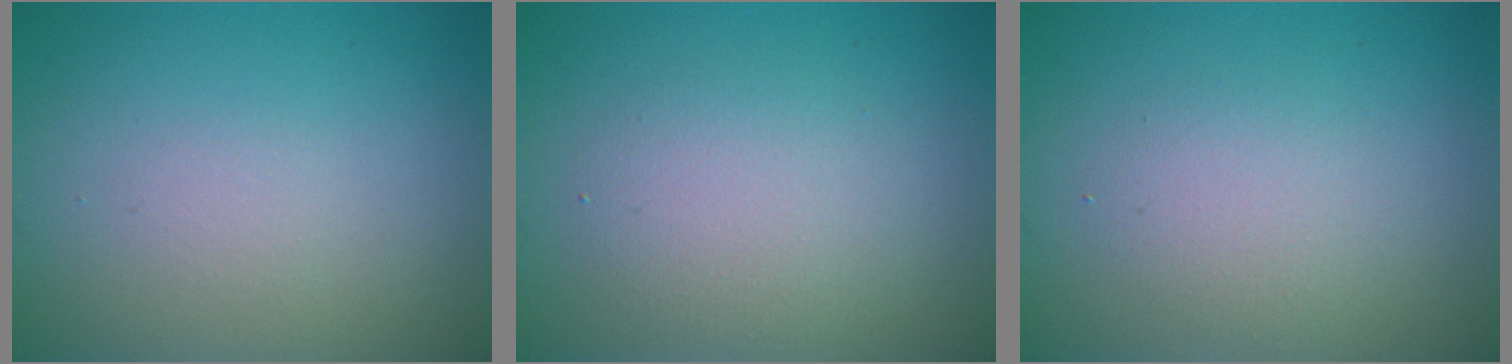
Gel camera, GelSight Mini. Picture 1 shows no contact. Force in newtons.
{"total": 3.2, "press": 3.2, "slide": 0.1}
{"total": 2.2, "press": 2.2, "slide": 0.2}